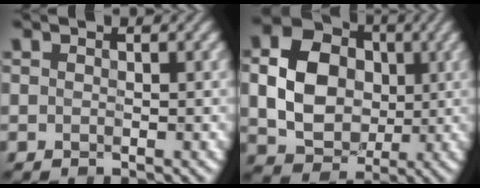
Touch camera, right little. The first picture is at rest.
{"total": 9.9, "force": [0.0, 8.1, 5.7], "torque": [-0.117, 0.001, 0.003]}